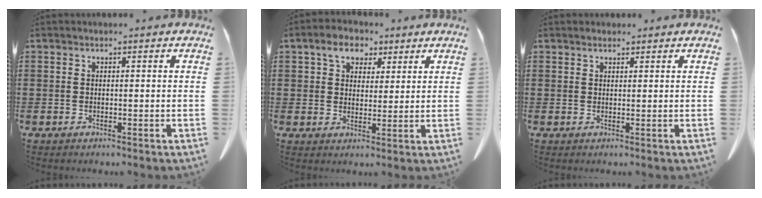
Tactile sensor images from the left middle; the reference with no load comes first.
{"total": 5.3, "force": [3.2, 3.7, 2.2], "torque": [-0.055, 0.013, 0.056]}
{"total": 1.1, "force": [1.0, 0.2, 0.3], "torque": [-0.008, 0.000, 0.021]}